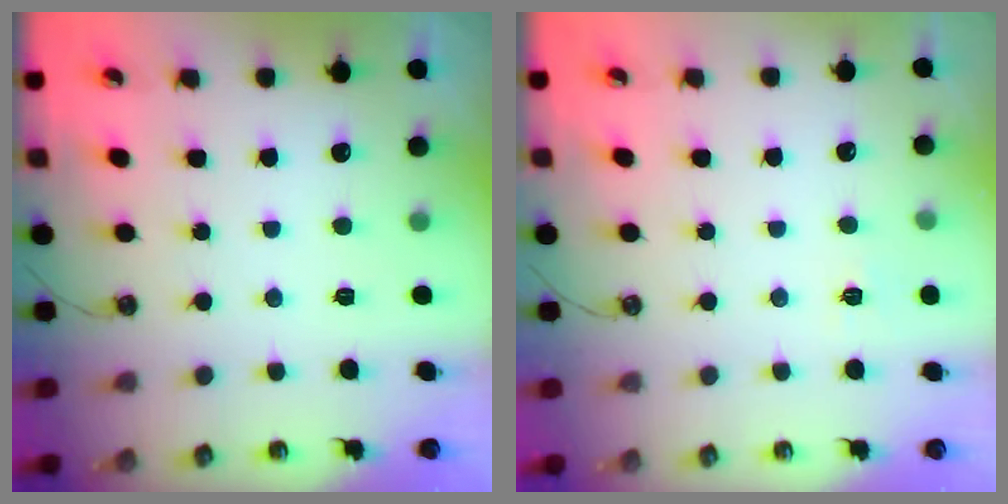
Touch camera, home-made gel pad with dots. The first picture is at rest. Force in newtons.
{"total": 4.6, "press": 4.6, "slide": 0.5}